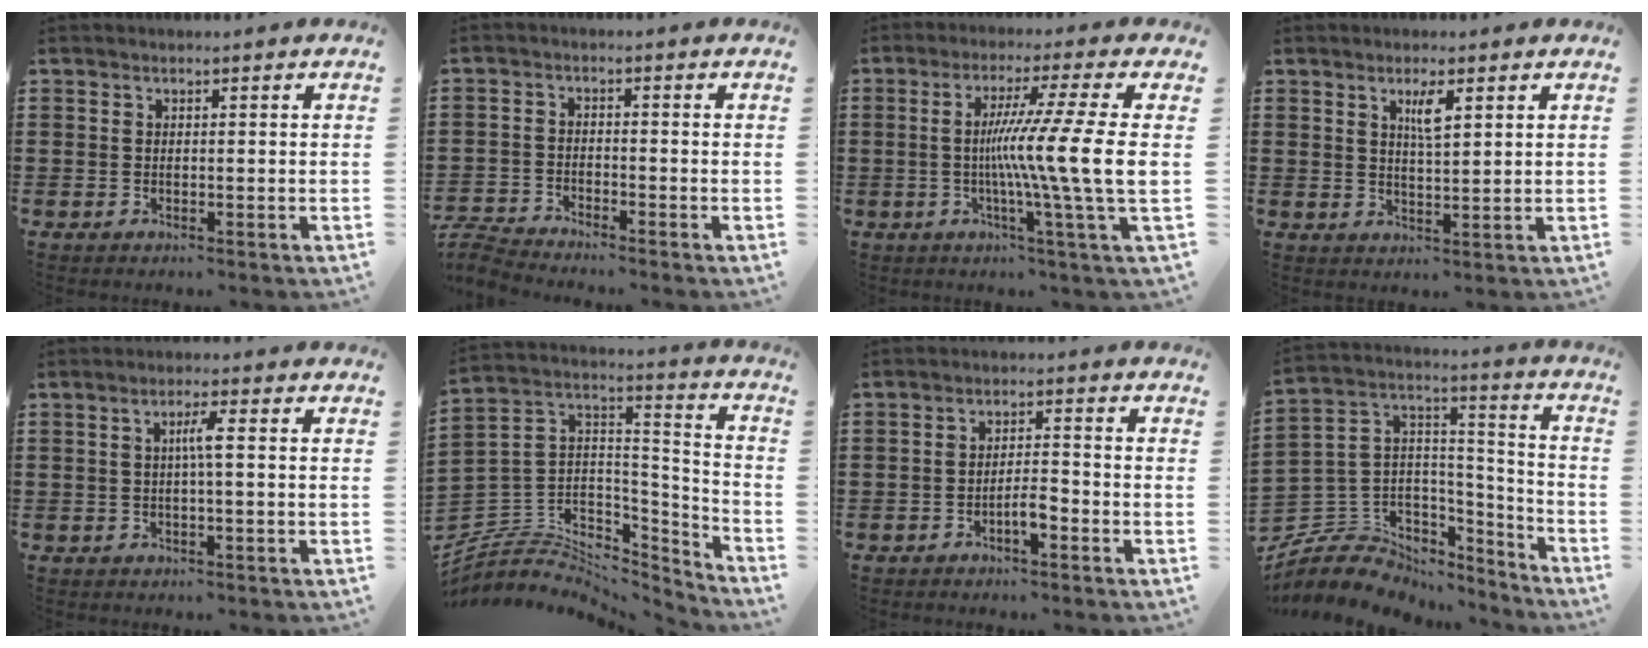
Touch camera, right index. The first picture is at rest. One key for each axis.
{"total": 3.4, "fx": -3.3, "fy": 0.0, "fz": 0.3, "tx": -0.024, "ty": -0.004, "tz": -0.075}
{"total": 12.7, "fx": -0.4, "fy": -1.6, "fz": 12.6, "tx": -0.240, "ty": -0.019, "tz": -0.020}
{"total": 3.4, "fx": 1.7, "fy": 0.8, "fz": 2.9, "tx": -0.046, "ty": -0.001, "tz": 0.023}
{"total": 2.7, "fx": 0.0, "fy": -0.1, "fz": 2.7, "tx": -0.052, "ty": -0.001, "tz": -0.004}
{"total": 4.8, "fx": -3.2, "fy": 3.5, "fz": 0.9, "tx": -0.047, "ty": -0.020, "tz": -0.068}
{"total": 3.1, "fx": -1.8, "fy": 0.9, "fz": 2.4, "tx": -0.049, "ty": 0.003, "tz": -0.036}
{"total": 7.6, "fx": -4.7, "fy": 5.7, "fz": 1.6, "tx": -0.069, "ty": -0.009, "tz": -0.091}